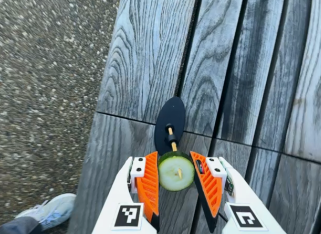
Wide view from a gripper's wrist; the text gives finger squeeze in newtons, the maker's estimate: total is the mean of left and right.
{"total": 10.4, "left": 10.3, "right": 10.5}